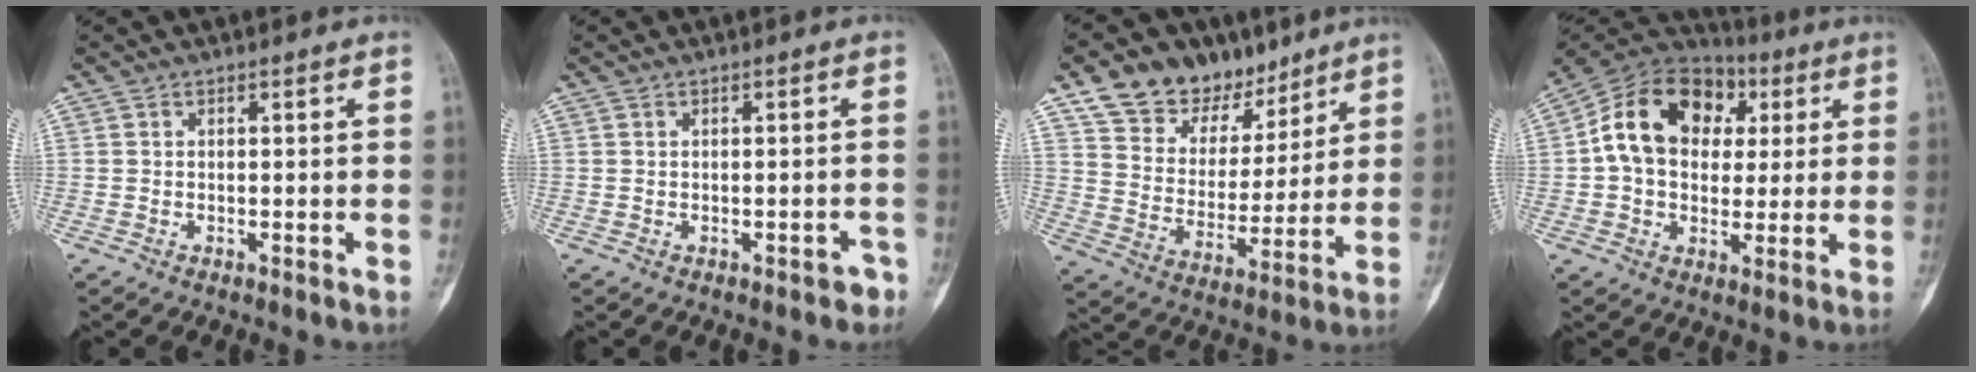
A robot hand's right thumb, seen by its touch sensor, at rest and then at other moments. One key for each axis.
{"total": 1.8, "fx": -1.0, "fy": 1.0, "fz": 1.2, "tx": -0.014, "ty": 0.011, "tz": -0.009}
{"total": 16.6, "fx": 11.7, "fy": 10.3, "fz": 5.7, "tx": -0.046, "ty": -0.052, "tz": 0.209}
{"total": 17.7, "fx": 3.2, "fy": 13.2, "fz": 11.4, "tx": -0.176, "ty": 0.025, "tz": 0.047}